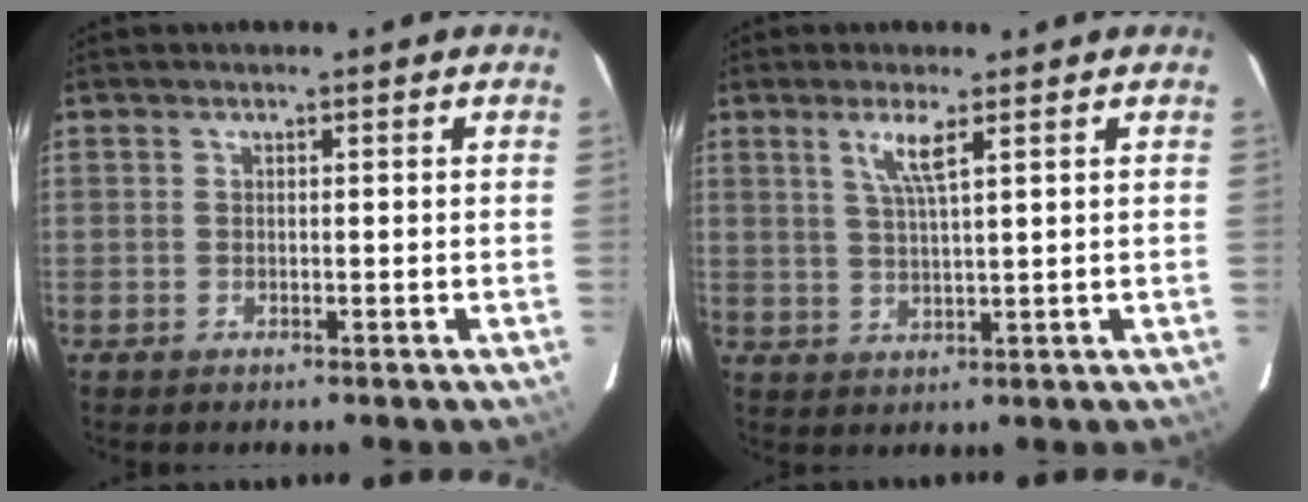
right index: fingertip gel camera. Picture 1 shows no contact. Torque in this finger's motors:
{"motor_torque": [0.17, -0.07, 0.24, 0.08]}